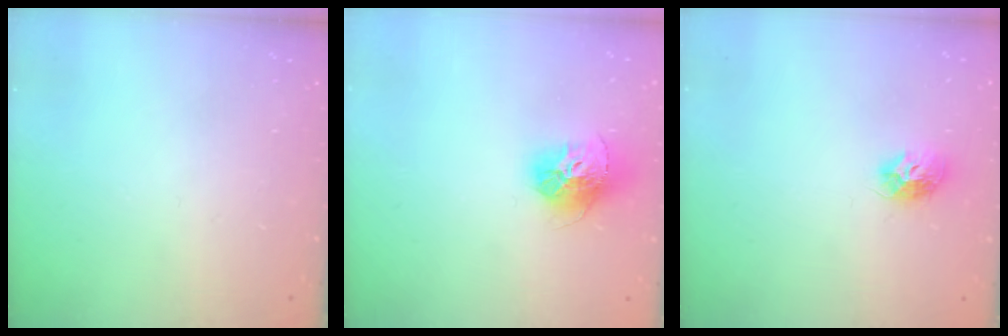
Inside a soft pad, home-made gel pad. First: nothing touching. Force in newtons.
{"total": 13.6, "press": 13.5, "slide": 1.4}
{"total": 8.6, "press": 8.5, "slide": 0.1}